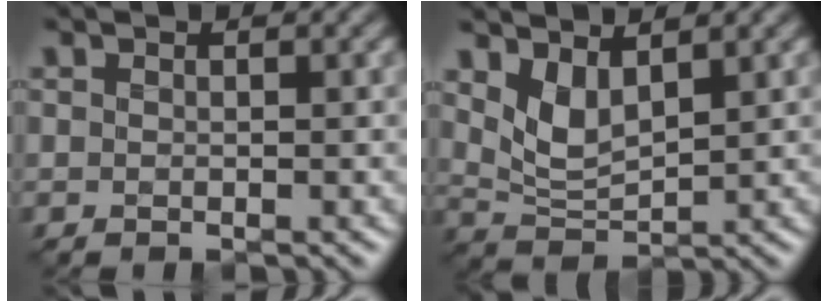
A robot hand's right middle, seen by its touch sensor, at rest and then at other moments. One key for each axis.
{"total": 3.5, "fx": 1.5, "fy": 1.7, "fz": 2.6, "tx": -0.062, "ty": -0.012, "tz": 0.034}